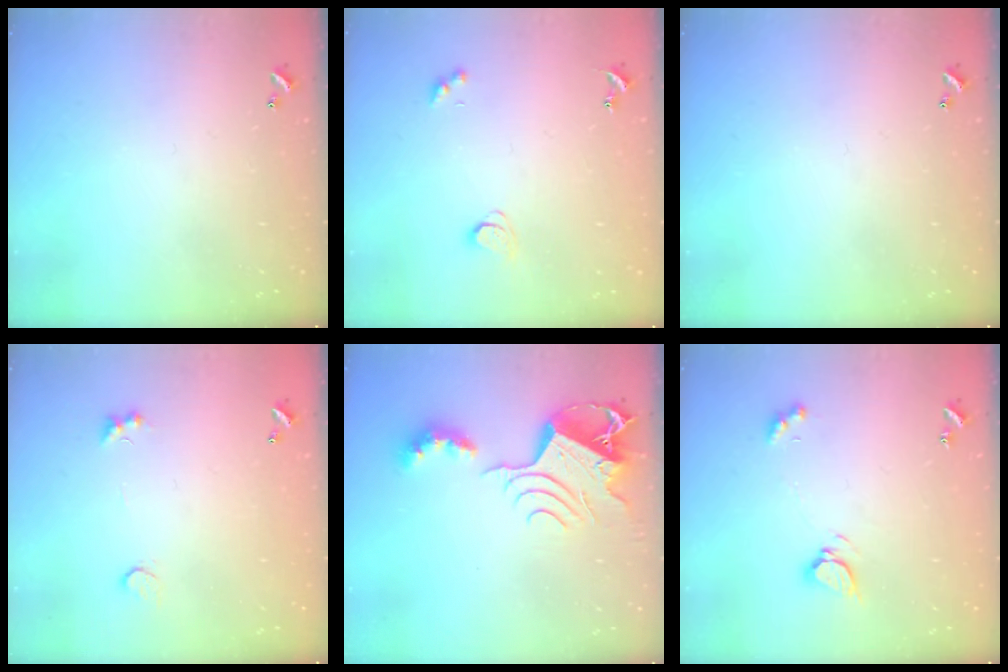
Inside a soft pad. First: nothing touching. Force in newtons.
{"total": 1.7, "press": 1.7, "slide": 0.3}
{"total": 0.0}
{"total": 1.4, "press": 1.1, "slide": 0.9}
{"total": 10.3, "press": 10.2, "slide": 1.3}
{"total": 4.3, "press": 4.2, "slide": 0.4}